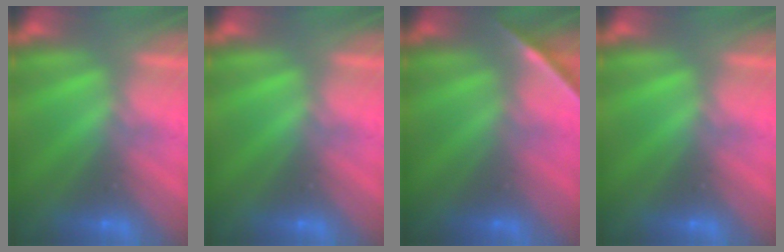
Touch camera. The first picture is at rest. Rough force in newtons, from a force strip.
{"total": 0.0}
{"total": 1.6}
{"total": 0.0}